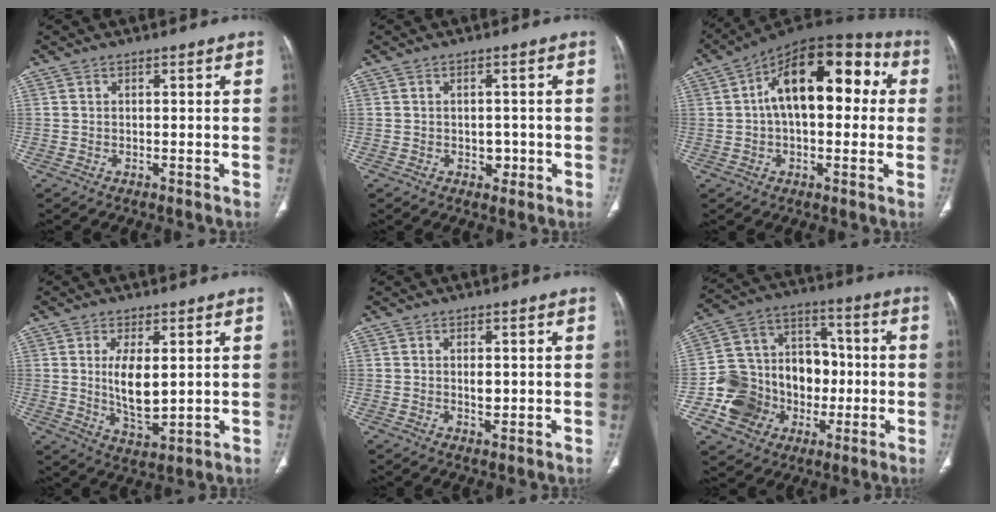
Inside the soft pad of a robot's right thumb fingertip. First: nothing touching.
{"total": 2.2, "force": [-0.6, 1.8, 1.2], "torque": [-0.001, 0.003, -0.007]}
{"total": 18.9, "force": [3.1, 10.1, 15.6], "torque": [-0.203, 0.044, 0.036]}
{"total": 8.6, "force": [1.2, 3.9, 7.5], "torque": [-0.127, -0.025, 0.032]}
{"total": 2.1, "force": [0.0, 1.1, 1.8], "torque": [-0.025, -0.004, 0.002]}
{"total": 20.1, "force": [-4.0, 16.7, 10.3], "torque": [-0.141, 0.063, -0.055]}